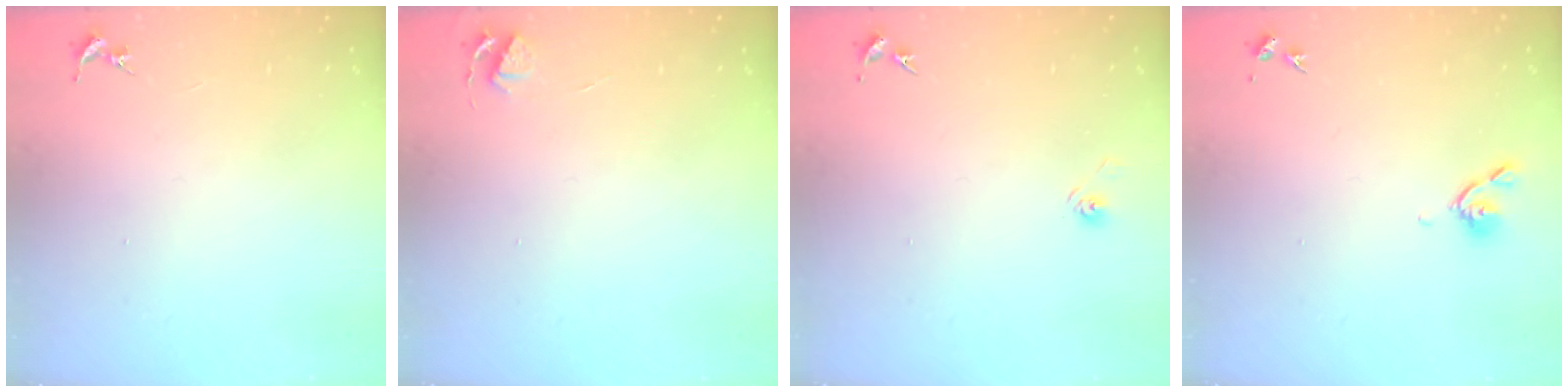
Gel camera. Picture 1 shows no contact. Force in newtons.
{"total": 3.9, "press": 3.8, "slide": 0.5}
{"total": 2.9, "press": 2.5, "slide": 1.5}
{"total": 5.3, "press": 5.2, "slide": 1.1}